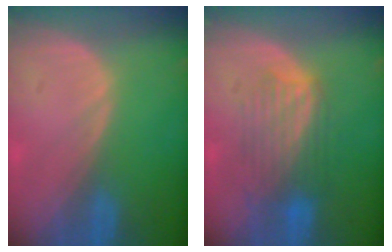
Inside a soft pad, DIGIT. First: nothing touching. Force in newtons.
{"total": 6.4, "press": 6.3, "slide": 0.6}